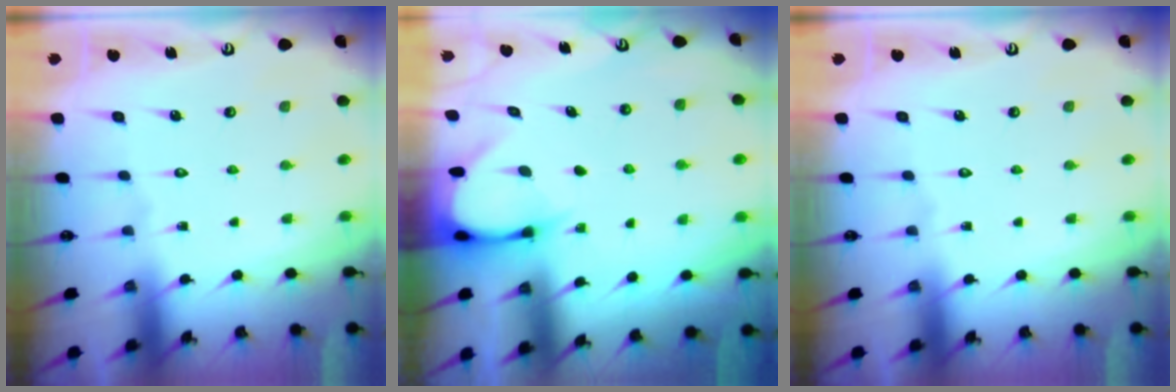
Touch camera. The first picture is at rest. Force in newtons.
{"total": 3.4, "press": 3.4, "slide": 0.3}
{"total": 0.0}